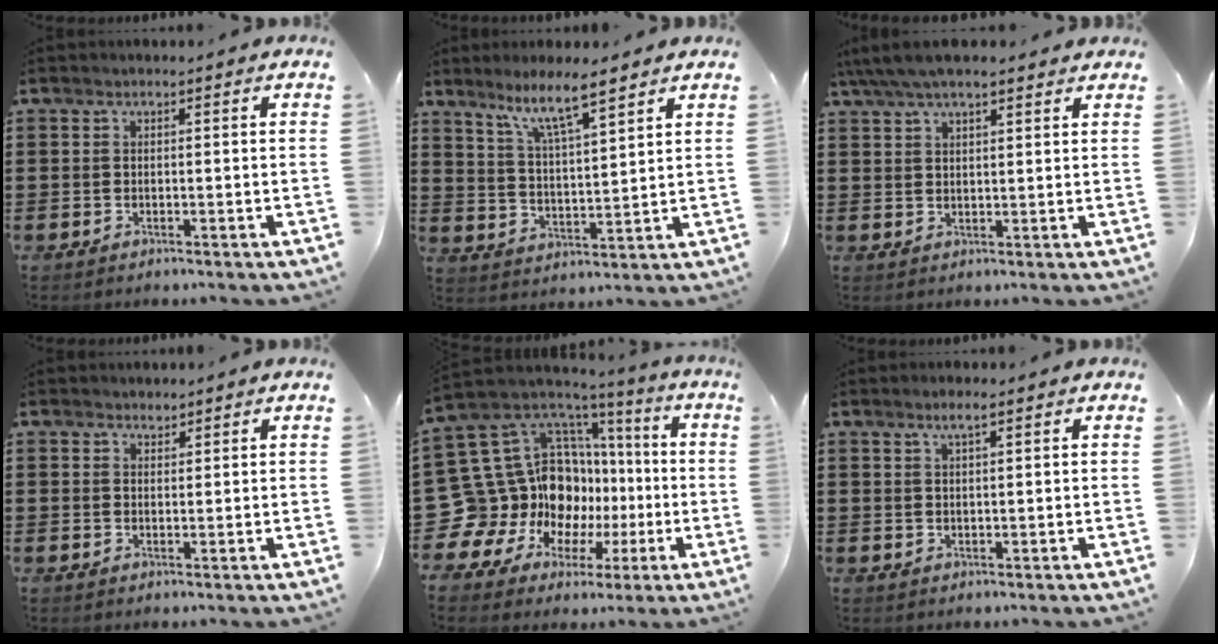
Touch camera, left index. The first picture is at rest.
{"total": 7.7, "force": [6.1, 0.7, 4.6], "torque": [-0.108, -0.021, 0.107]}
{"total": 5.1, "force": [4.0, 1.2, 2.9], "torque": [-0.064, 0.001, 0.073]}
{"total": 1.2, "force": [1.2, 0.4, 0.1], "torque": [-0.003, 0.000, 0.023]}
{"total": 16.9, "force": [-2.2, 15.0, 7.4], "torque": [-0.220, -0.033, 0.006]}
{"total": 1.9, "force": [1.2, 0.1, 1.5], "torque": [-0.030, 0.001, 0.021]}